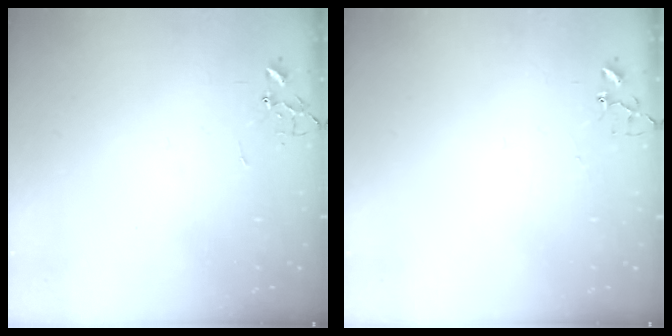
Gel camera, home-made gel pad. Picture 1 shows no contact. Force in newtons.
{"total": 3.9, "press": 3.8, "slide": 0.2}